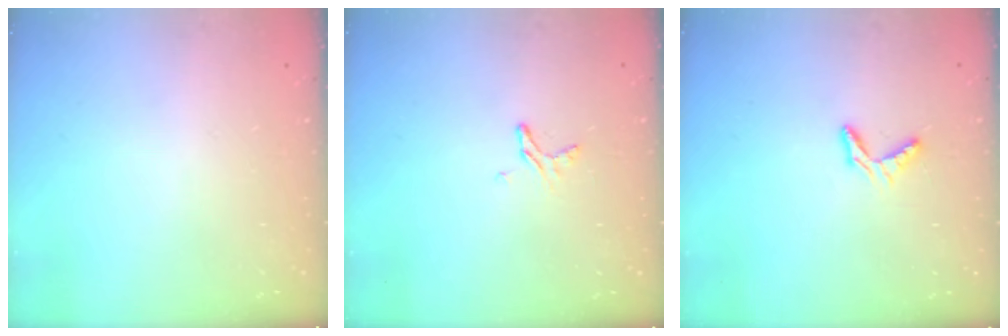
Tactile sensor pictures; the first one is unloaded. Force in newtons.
{"total": 4.8, "press": 4.8, "slide": 0.4}
{"total": 4.6, "press": 4.5, "slide": 0.3}